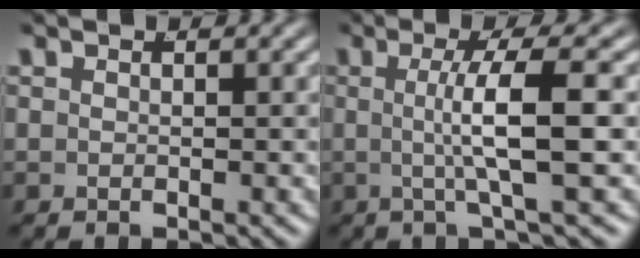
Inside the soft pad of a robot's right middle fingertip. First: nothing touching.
{"total": 4.5, "force": [0.2, -0.6, 4.4], "torque": [-0.073, 0.000, 0.003]}